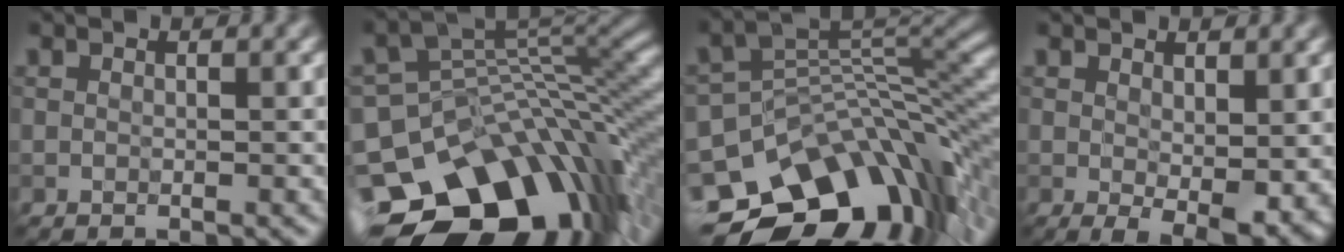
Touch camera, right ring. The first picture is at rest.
{"total": 15.2, "force": [-7.7, 8.5, 9.9], "torque": [-0.175, -0.012, -0.125]}
{"total": 13.4, "force": [-7.3, 7.4, 8.4], "torque": [-0.153, -0.013, -0.110]}
{"total": 3.8, "force": [0.4, 1.5, 3.5], "torque": [-0.052, -0.014, 0.014]}